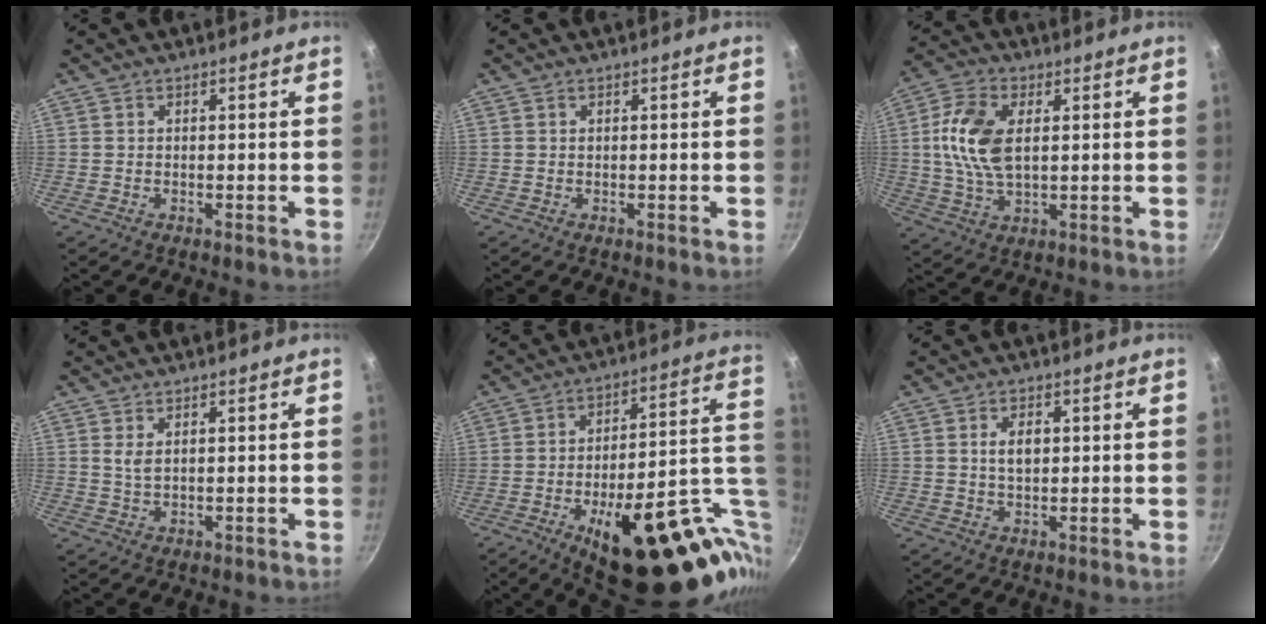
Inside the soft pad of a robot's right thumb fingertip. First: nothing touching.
{"total": 0.0}
{"total": 11.6, "force": [1.9, 6.6, 9.4], "torque": [-0.180, 0.007, 0.032]}
{"total": 2.2, "force": [0.9, 1.0, 1.8], "torque": [-0.033, -0.008, 0.019]}
{"total": 31.4, "force": [-8.7, 12.8, 27.3], "torque": [-0.328, 0.022, -0.108]}
{"total": 3.7, "force": [0.7, 2.3, 2.9], "torque": [-0.039, 0.000, 0.014]}